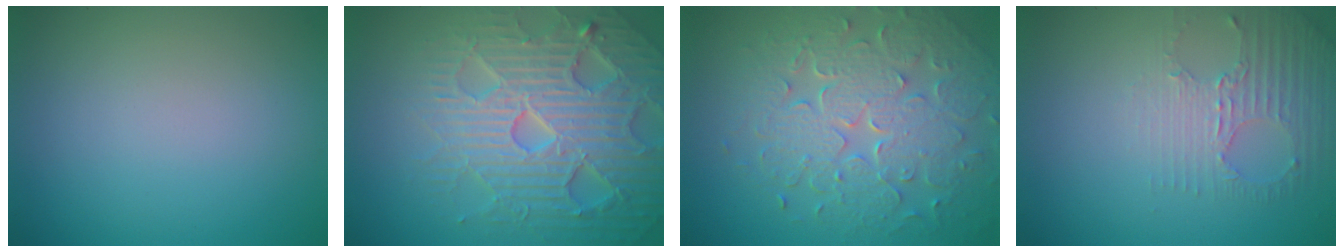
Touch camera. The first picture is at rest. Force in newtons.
{"total": 7.5, "press": 7.4, "slide": 1.4}
{"total": 7.8, "press": 5.6, "slide": 5.4}
{"total": 2.9, "press": 2.3, "slide": 1.8}